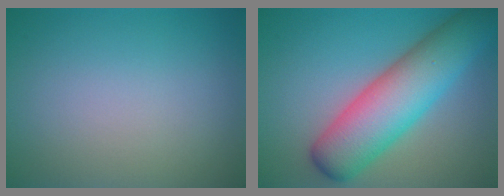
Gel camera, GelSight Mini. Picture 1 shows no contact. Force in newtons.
{"total": 9.1, "press": 9.1, "slide": 0.2}